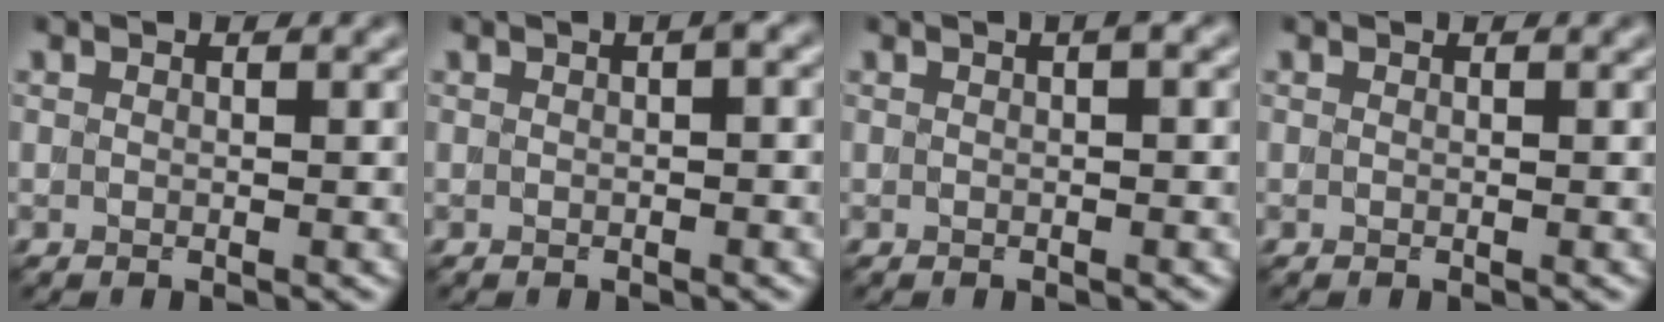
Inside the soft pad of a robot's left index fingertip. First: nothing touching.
{"total": 1.3, "force": [0.2, 0.1, 1.3], "torque": [-0.017, 0.007, 0.004]}
{"total": 0.9, "force": [0.2, 0.1, 0.9], "torque": [-0.014, 0.008, 0.004]}
{"total": 0.0}